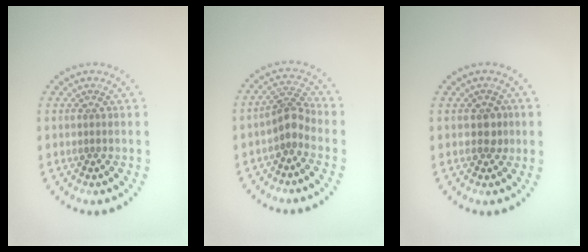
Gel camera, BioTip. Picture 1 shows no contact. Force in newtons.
{"total": 2.4, "press": 1.8, "slide": 1.6}
{"total": 1.5, "press": 1.4, "slide": 0.5}